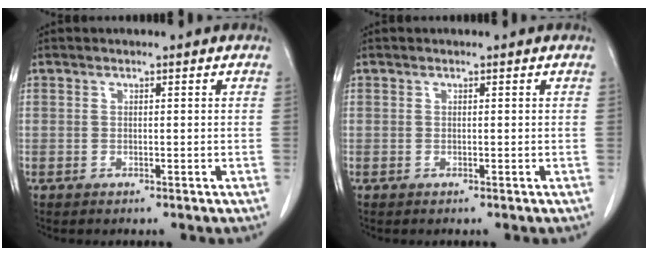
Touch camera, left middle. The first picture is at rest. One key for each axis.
{"total": 0.0}